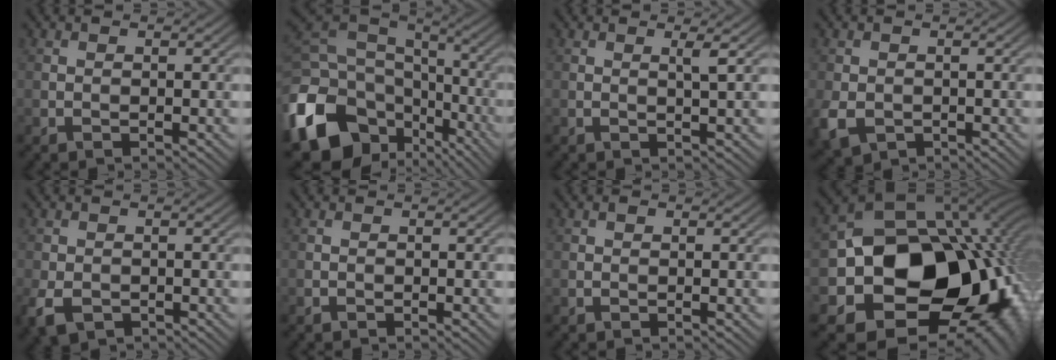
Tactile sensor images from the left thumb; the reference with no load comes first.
{"total": 18.0, "force": [-7.3, 13.1, 9.9], "torque": [-0.267, -0.041, -0.127]}
{"total": 1.2, "force": [0.6, -0.2, 1.0], "torque": [-0.023, 0.002, 0.008]}
{"total": 4.3, "force": [-1.3, 3.4, 2.3], "torque": [-0.064, -0.015, -0.026]}
{"total": 4.1, "force": [-1.7, 2.9, 2.3], "torque": [-0.060, -0.013, -0.038]}
{"total": 0.7, "force": [-0.4, 0.6, 0.1], "torque": [0.000, -0.004, -0.008]}
{"total": 0.6, "force": [0.2, 0.4, 0.3], "torque": [-0.005, 0.000, 0.002]}
{"total": 20.5, "force": [-3.0, 16.8, 11.4], "torque": [-0.196, -0.053, -0.031]}